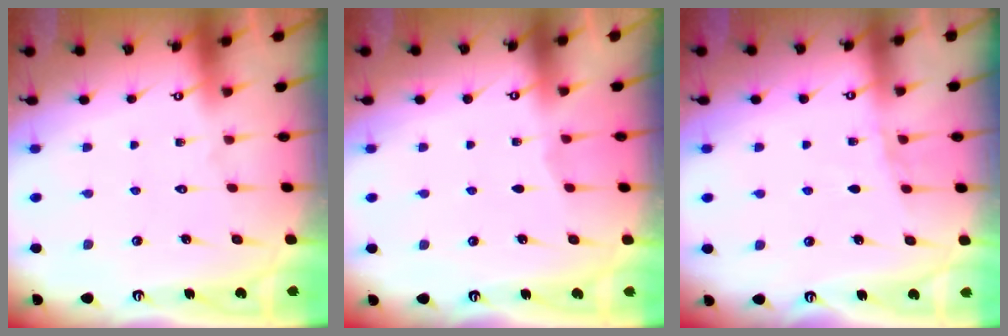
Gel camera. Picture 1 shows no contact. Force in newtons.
{"total": 1.4, "press": 1.4, "slide": 0.3}
{"total": 3.8, "press": 3.6, "slide": 1.1}